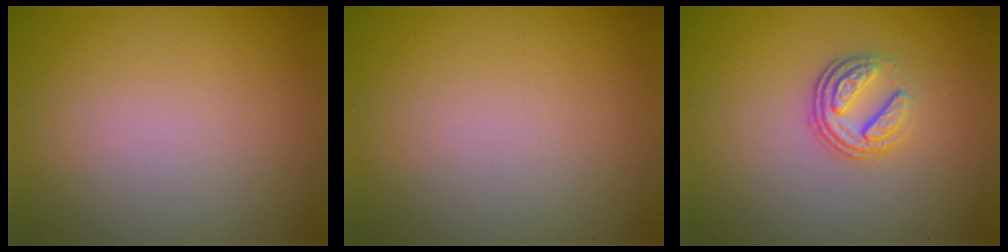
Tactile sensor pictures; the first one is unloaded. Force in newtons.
{"total": 0.0}
{"total": 3.5, "press": 2.5, "slide": 2.4}